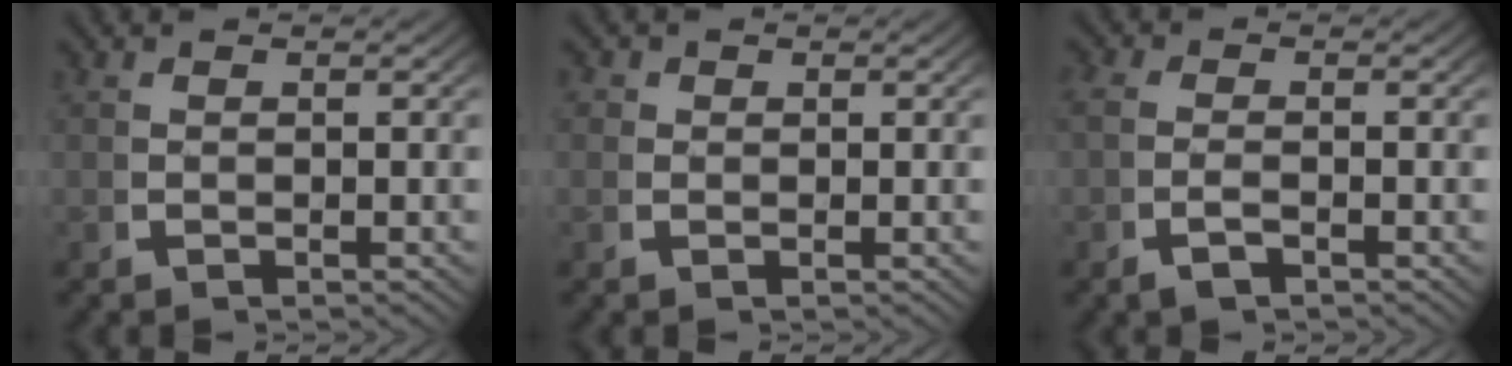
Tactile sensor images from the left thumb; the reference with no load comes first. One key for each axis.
{"total": 1.5, "fx": 0.4, "fy": 1.4, "fz": 0.4, "tx": -0.011, "ty": -0.008, "tz": 0.006}
{"total": 1.8, "fx": -0.8, "fy": 1.0, "fz": 1.2, "tx": -0.035, "ty": -0.007, "tz": -0.012}